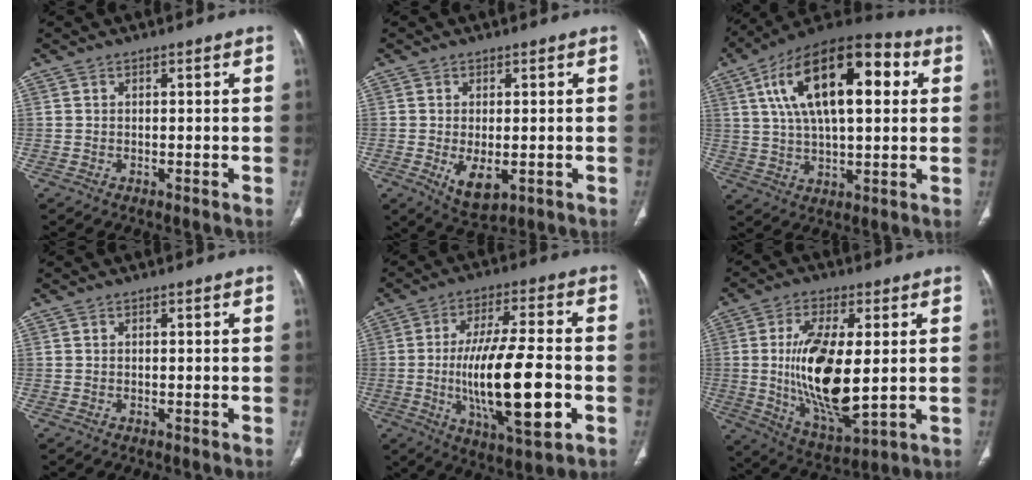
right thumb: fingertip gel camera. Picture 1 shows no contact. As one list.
[{"total": 5.9, "force": [-1.4, 3.0, 4.9], "torque": [-0.082, -0.014, -0.011]}, {"total": 23.2, "force": [6.5, 10.6, 19.6], "torque": [-0.317, 0.018, 0.099]}, {"total": 0.0}, {"total": 19.5, "force": [-3.6, 5.8, 18.3], "torque": [-0.321, 0.006, -0.051]}, {"total": 18.1, "force": [0.6, 7.4, 16.5], "torque": [-0.303, -0.021, 0.024]}]